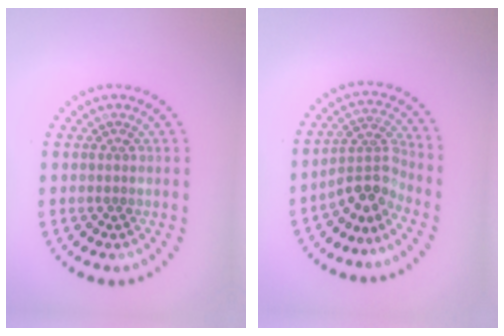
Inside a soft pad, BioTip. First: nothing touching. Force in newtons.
{"total": 3.6, "press": 2.4, "slide": 2.7}